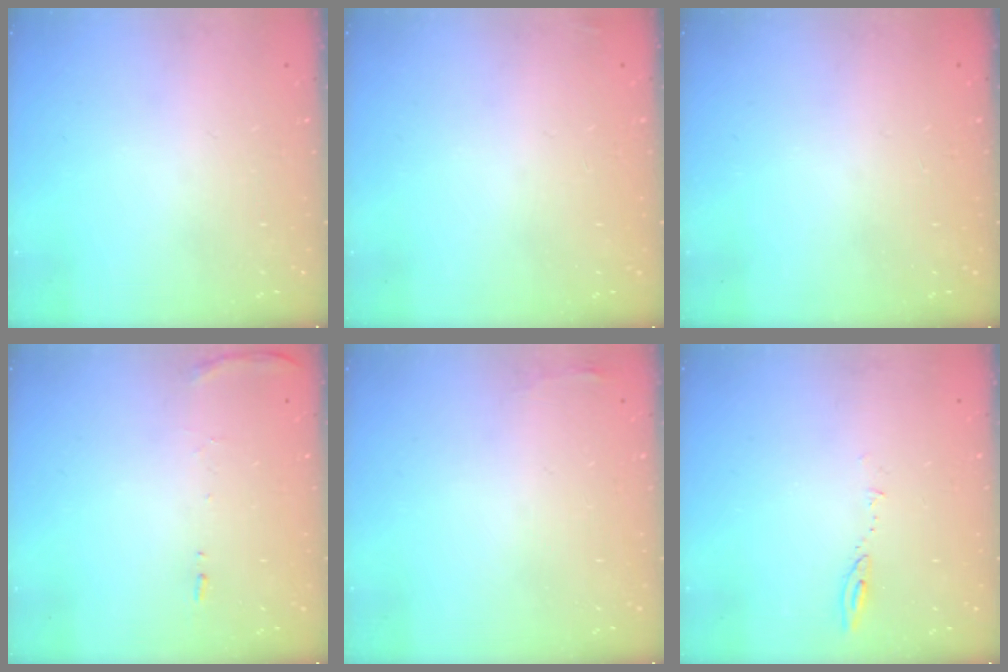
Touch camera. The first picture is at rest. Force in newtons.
{"total": 2.5, "press": 2.4, "slide": 0.8}
{"total": 0.0}
{"total": 7.5, "press": 7.5, "slide": 0.9}
{"total": 3.3, "press": 3.2, "slide": 0.5}
{"total": 4.5, "press": 4.4, "slide": 0.6}